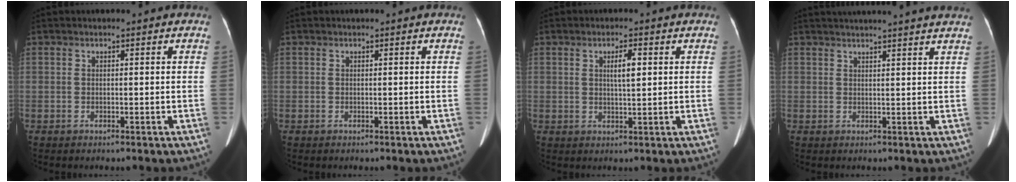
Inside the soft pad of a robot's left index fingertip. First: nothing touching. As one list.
[{"total": 0.0}, {"total": 2.6, "force": [0.4, 0.3, 2.5], "torque": [-0.040, -0.004, 0.011]}, {"total": 13.8, "force": [12.7, -0.7, 5.3], "torque": [-0.083, -0.008, 0.152]}]